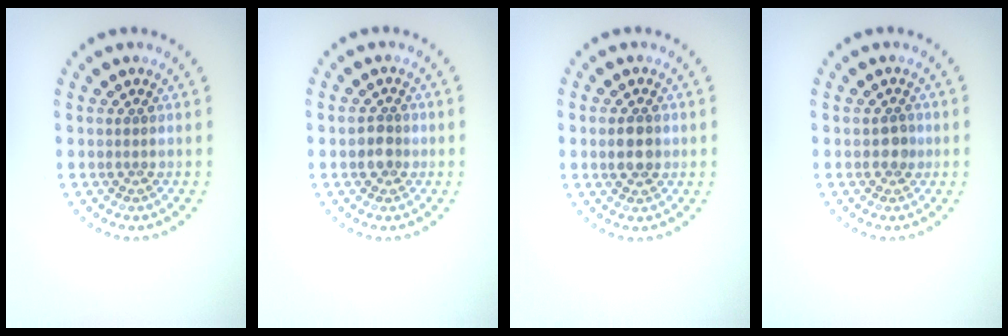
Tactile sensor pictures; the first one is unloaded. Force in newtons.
{"total": 1.8, "press": 1.7, "slide": 0.7}
{"total": 2.9, "press": 2.9, "slide": 0.1}
{"total": 1.2, "press": 1.2, "slide": 0.3}